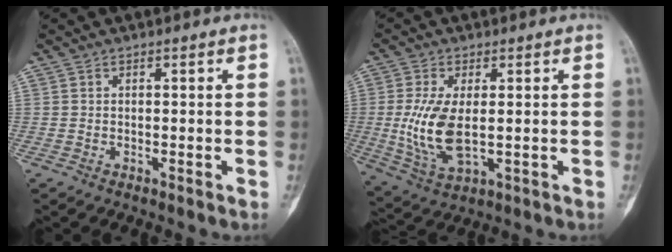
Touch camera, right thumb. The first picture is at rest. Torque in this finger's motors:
{"motor_torque": [1.14, 1.10, 0.79, -0.96, 0.27]}